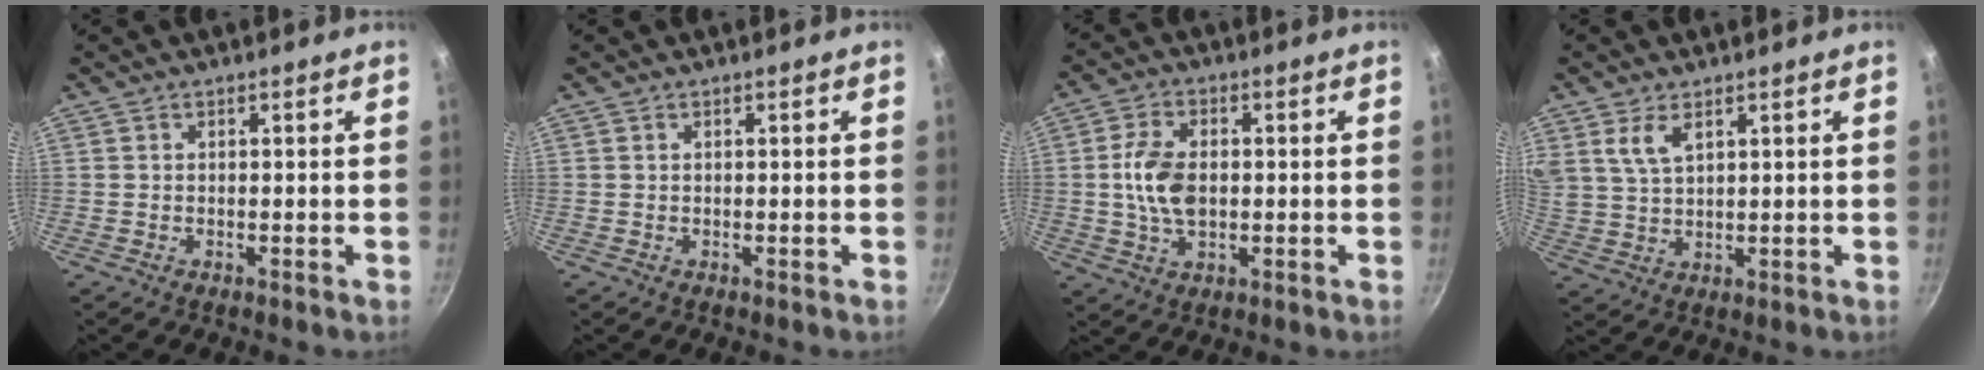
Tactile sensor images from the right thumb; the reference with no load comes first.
{"total": 0.0}
{"total": 8.6, "force": [0.1, 5.2, 6.8], "torque": [-0.130, 0.004, 0.003]}
{"total": 5.3, "force": [2.9, 2.7, 3.6], "torque": [-0.072, -0.011, 0.065]}